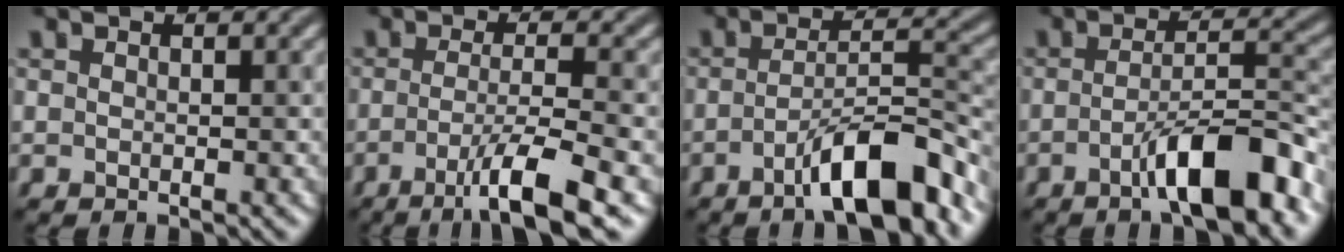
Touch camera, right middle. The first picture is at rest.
{"total": 6.1, "force": [-2.6, 1.0, 5.4], "torque": [-0.087, 0.000, -0.051]}
{"total": 7.6, "force": [-4.2, 1.7, 6.1], "torque": [-0.094, 0.013, -0.070]}
{"total": 7.3, "force": [-3.5, 1.6, 6.1], "torque": [-0.095, 0.012, -0.060]}